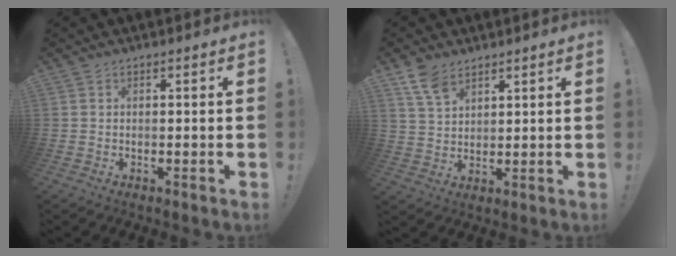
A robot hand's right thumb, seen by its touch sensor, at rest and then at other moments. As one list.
[{"total": 7.3, "force": [5.2, 3.7, 3.6], "torque": [-0.068, -0.022, 0.100]}]